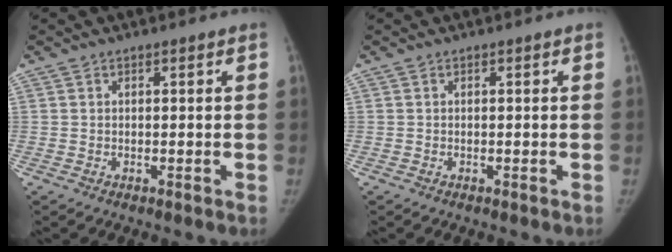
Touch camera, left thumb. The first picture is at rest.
{"total": 0.0}